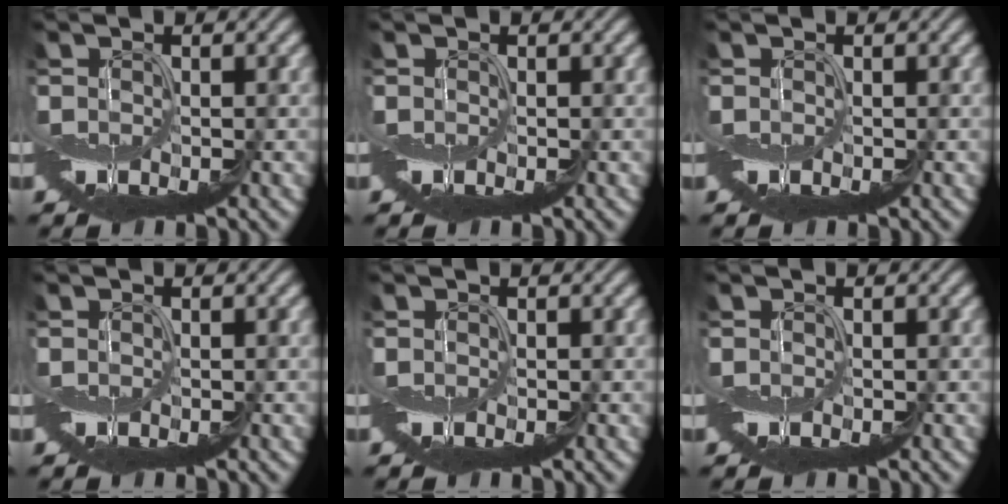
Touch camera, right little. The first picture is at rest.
{"total": 0.0}
{"total": 0.0}
{"total": 0.0}
{"total": 0.0}
{"total": 0.0}